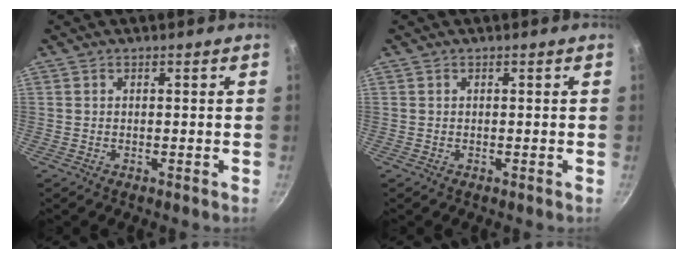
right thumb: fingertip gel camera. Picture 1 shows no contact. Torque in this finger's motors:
{"motor_torque": [0.00, 0.00, -0.14, 0.14, 0.00]}